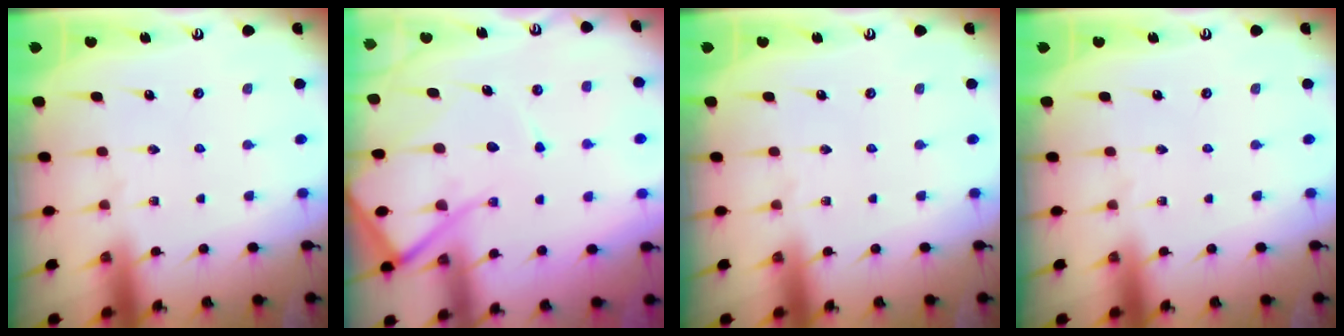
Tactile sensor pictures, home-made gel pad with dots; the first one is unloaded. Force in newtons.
{"total": 13.5, "press": 13.4, "slide": 1.4}
{"total": 0.0}
{"total": 0.0}